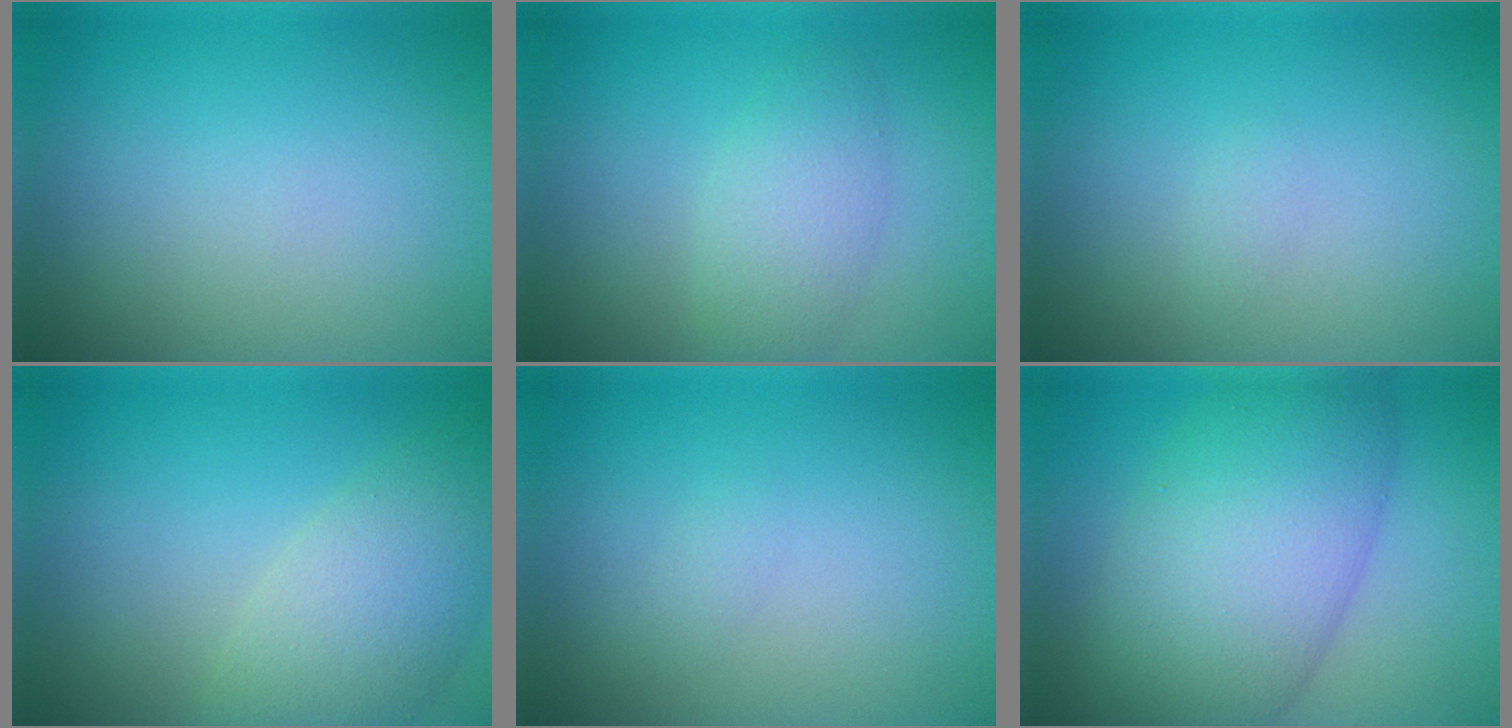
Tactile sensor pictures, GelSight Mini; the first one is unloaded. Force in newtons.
{"total": 2.9, "press": 2.9, "slide": 0.1}
{"total": 0.6, "press": 0.6, "slide": 0.0}
{"total": 5.4, "press": 5.4, "slide": 0.4}
{"total": 0.5, "press": 0.5, "slide": 0.0}
{"total": 10.1, "press": 10.1, "slide": 0.4}